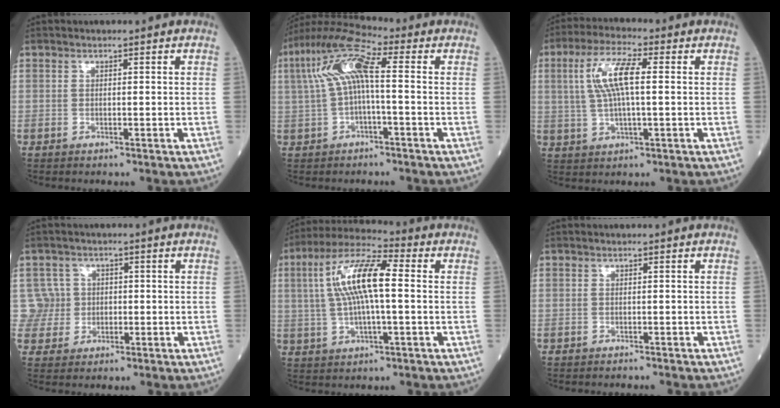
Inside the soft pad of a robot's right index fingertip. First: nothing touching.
{"total": 9.8, "force": [1.4, 1.8, 9.5], "torque": [-0.195, 0.040, 0.022]}
{"total": 8.4, "force": [1.6, 1.7, 8.0], "torque": [-0.170, 0.014, 0.034]}
{"total": 4.0, "force": [0.2, 4.0, -0.6], "torque": [0.025, 0.012, 0.003]}
{"total": 11.8, "force": [1.5, 2.4, 11.5], "torque": [-0.232, 0.024, 0.026]}
{"total": 2.4, "force": [-2.2, 0.1, 0.9], "torque": [-0.015, -0.001, -0.025]}